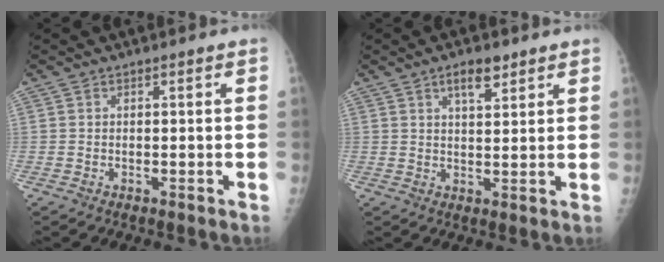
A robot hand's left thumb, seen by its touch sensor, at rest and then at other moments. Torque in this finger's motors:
{"motor_torque": [0.09, -0.04, 0.41, -0.19, 0.02]}